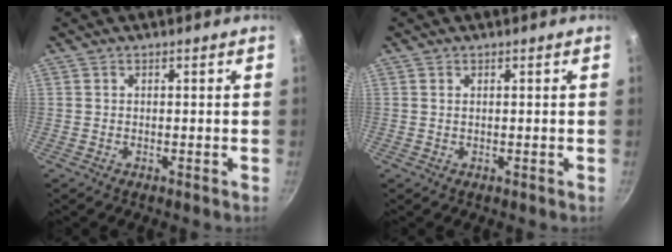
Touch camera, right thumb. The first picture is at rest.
{"total": 0.6, "force": [0.1, 0.3, 0.5], "torque": [-0.010, 0.000, 0.002]}